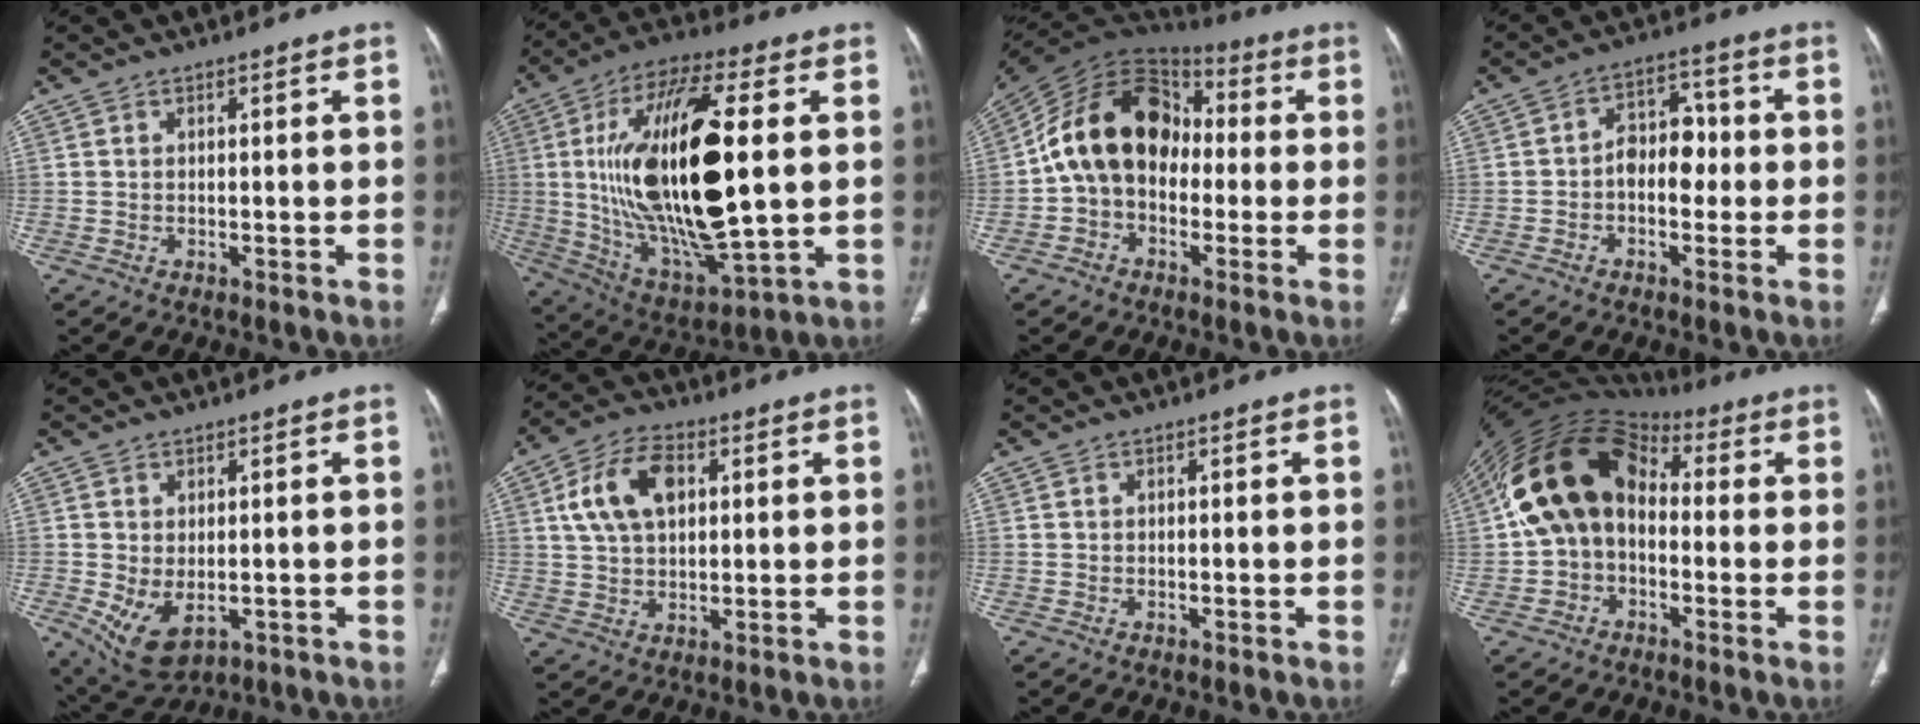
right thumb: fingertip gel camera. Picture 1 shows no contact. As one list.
[{"total": 28.4, "force": [2.6, 9.9, 26.5], "torque": [-0.503, -0.010, 0.051]}, {"total": 17.3, "force": [-0.5, 12.8, 11.7], "torque": [-0.175, 0.047, -0.023]}, {"total": 7.3, "force": [-0.9, 5.0, 5.2], "torque": [-0.048, 0.027, -0.024]}, {"total": 7.5, "force": [-1.5, 4.6, 5.7], "torque": [-0.102, -0.007, -0.004]}, {"total": 11.4, "force": [3.3, 7.1, 8.3], "torque": [-0.145, 0.008, 0.058]}, {"total": 0.0}, {"total": 17.0, "force": [1.0, 12.3, 11.7], "torque": [-0.204, 0.051, 0.006]}]